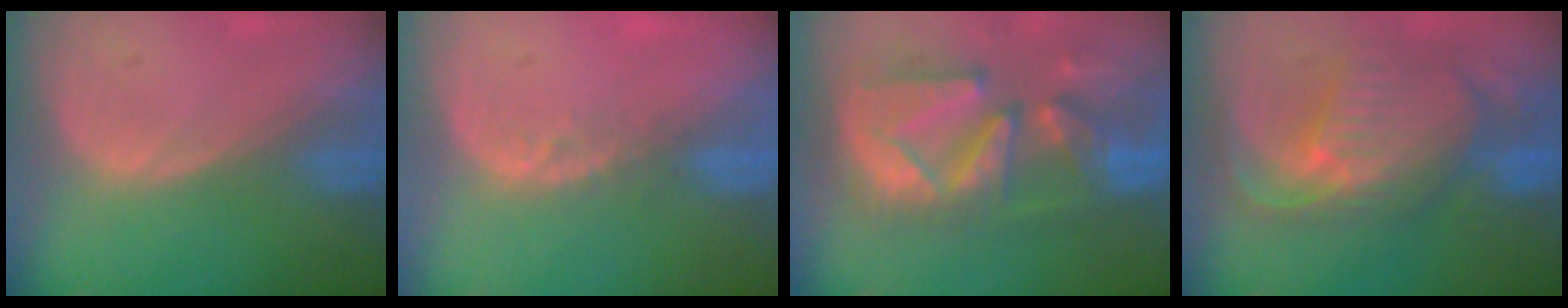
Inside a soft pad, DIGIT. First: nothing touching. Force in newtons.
{"total": 2.1, "press": 1.8, "slide": 1.1}
{"total": 12.7, "press": 11.2, "slide": 6.0}
{"total": 11.1, "press": 9.7, "slide": 5.5}